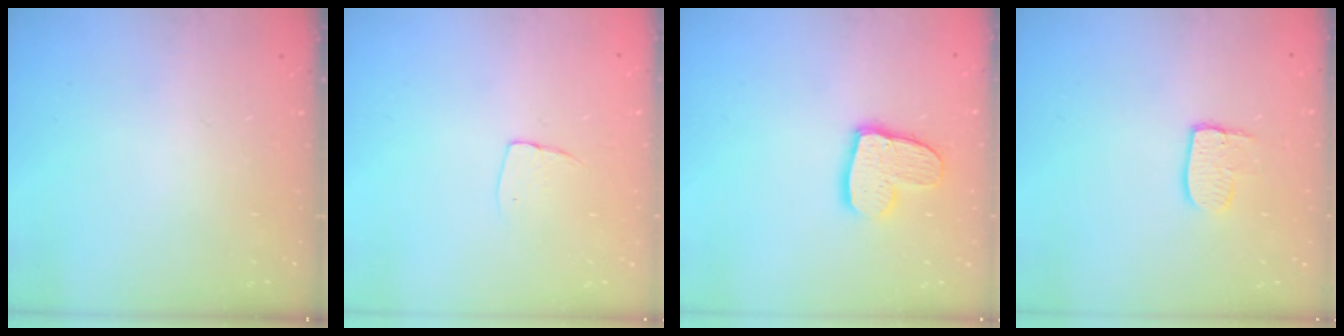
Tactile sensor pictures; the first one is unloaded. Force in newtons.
{"total": 5.0, "press": 5.0, "slide": 0.3}
{"total": 12.2, "press": 12.2, "slide": 1.0}
{"total": 6.9, "press": 6.9, "slide": 0.6}